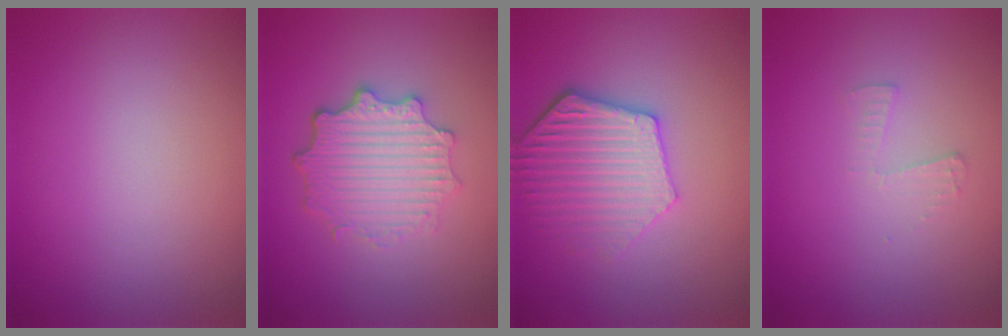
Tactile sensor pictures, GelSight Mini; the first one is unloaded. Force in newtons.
{"total": 4.8, "press": 3.7, "slide": 3.1}
{"total": 4.8, "press": 4.2, "slide": 2.4}
{"total": 1.0, "press": 1.0, "slide": 0.0}